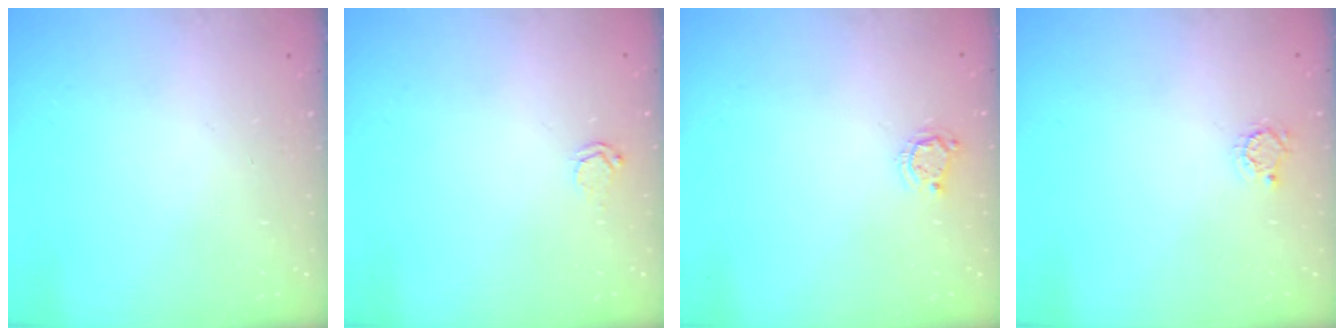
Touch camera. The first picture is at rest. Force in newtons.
{"total": 2.9, "press": 2.9, "slide": 0.3}
{"total": 4.2, "press": 4.1, "slide": 0.6}
{"total": 2.7, "press": 2.7, "slide": 0.4}